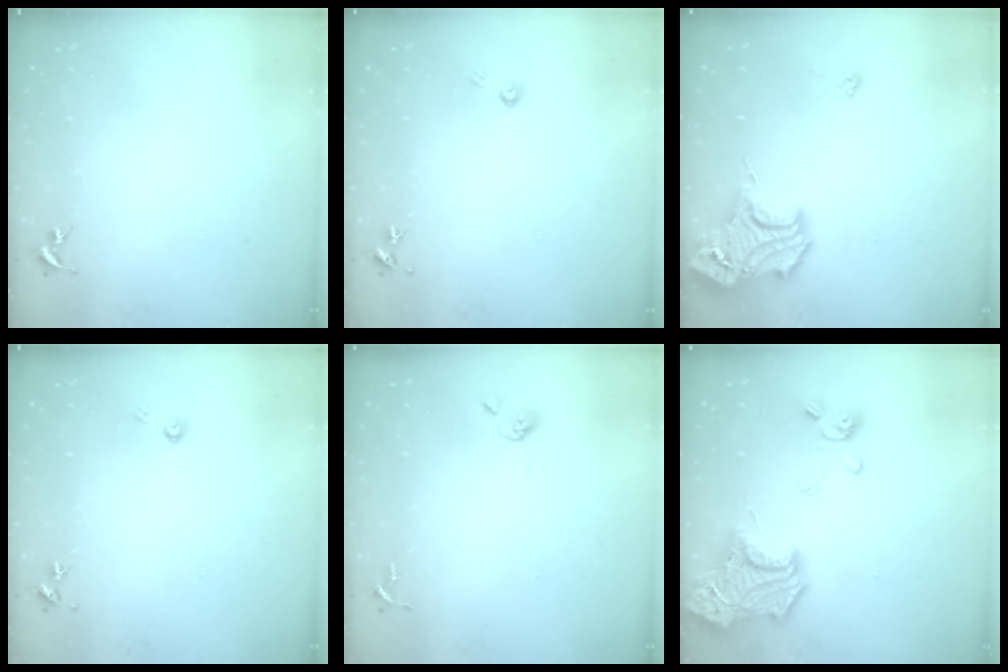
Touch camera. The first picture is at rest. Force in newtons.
{"total": 3.3, "press": 3.3, "slide": 0.2}
{"total": 19.1, "press": 19.0, "slide": 1.8}
{"total": 3.3, "press": 3.3, "slide": 0.2}
{"total": 4.0, "press": 3.9, "slide": 0.9}
{"total": 24.1, "press": 24.0, "slide": 2.2}